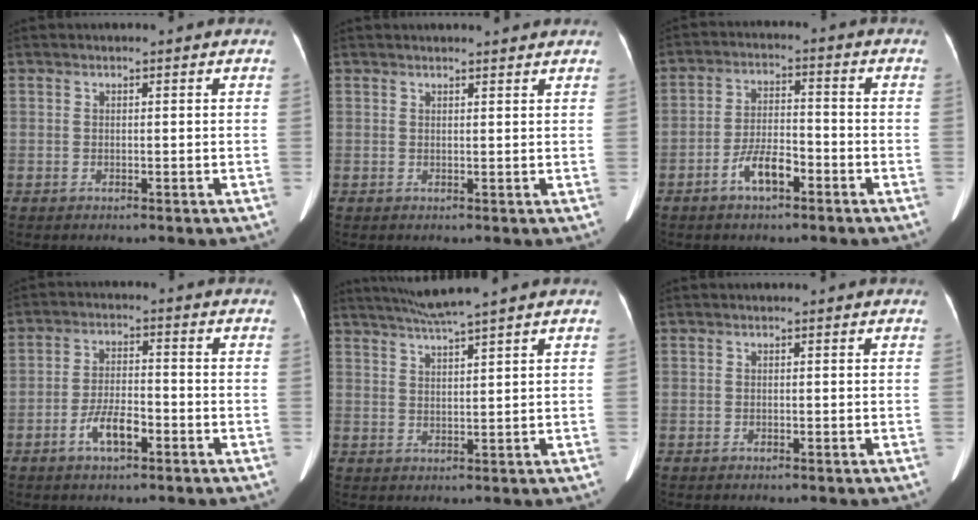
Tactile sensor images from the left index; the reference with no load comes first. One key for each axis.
{"total": 3.0, "fx": 2.9, "fy": 0.2, "fz": 0.8, "tx": -0.013, "ty": 0.011, "tz": 0.033}
{"total": 5.9, "fx": -3.4, "fy": 2.0, "fz": 4.4, "tx": -0.093, "ty": 0.008, "tz": -0.060}
{"total": 5.5, "fx": -2.9, "fy": 1.9, "fz": 4.3, "tx": -0.091, "ty": 0.005, "tz": -0.051}
{"total": 5.1, "fx": 4.4, "fy": -1.6, "fz": 2.2, "tx": -0.044, "ty": 0.006, "tz": 0.085}
{"total": 0.0}